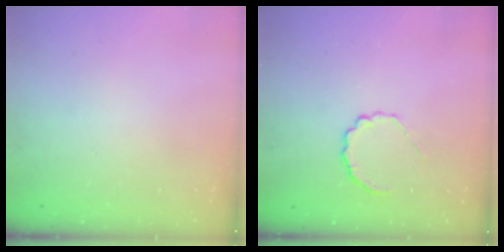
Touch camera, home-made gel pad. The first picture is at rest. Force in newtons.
{"total": 4.4, "press": 4.4, "slide": 0.9}